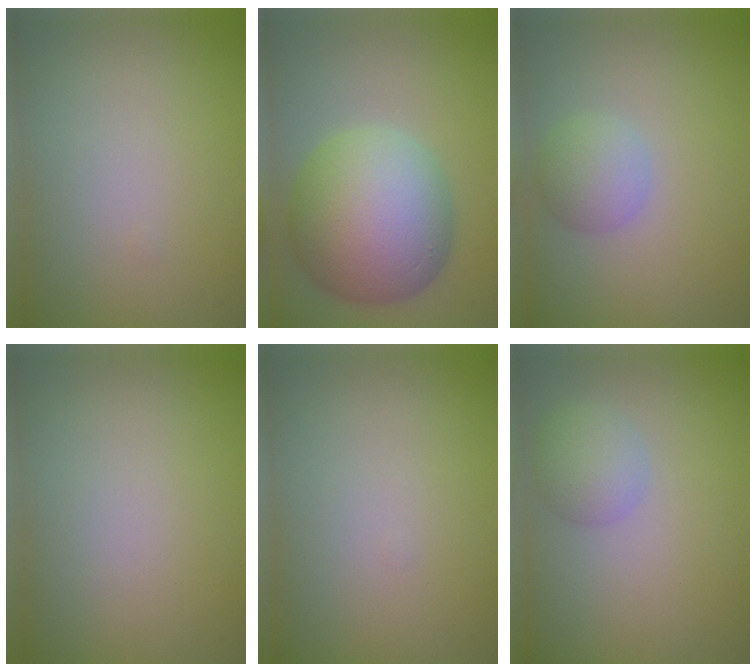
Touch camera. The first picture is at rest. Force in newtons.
{"total": 10.9, "press": 10.9, "slide": 0.3}
{"total": 2.6, "press": 2.6, "slide": 0.1}
{"total": 0.0}
{"total": 0.0}
{"total": 2.5, "press": 2.5, "slide": 0.1}